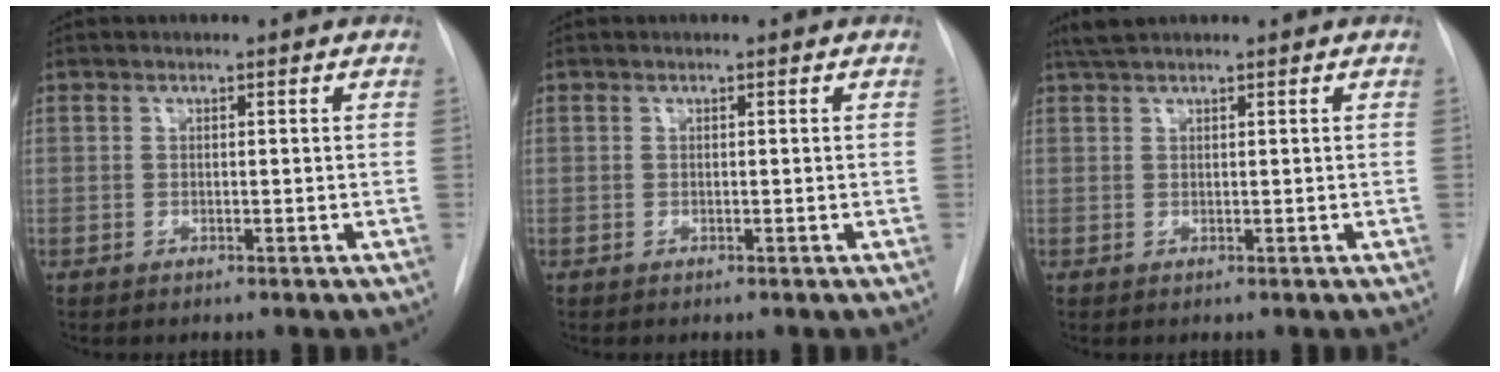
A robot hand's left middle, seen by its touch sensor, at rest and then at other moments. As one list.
[{"total": 0.0}, {"total": 2.4, "force": [2.1, 0.4, 1.1], "torque": [-0.026, 0.017, 0.041]}]